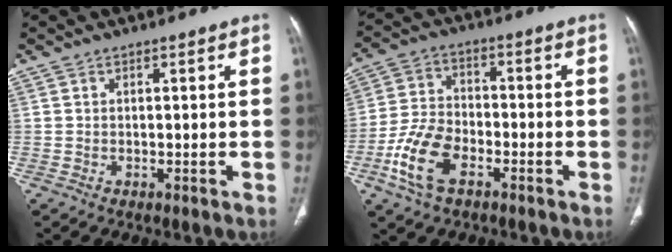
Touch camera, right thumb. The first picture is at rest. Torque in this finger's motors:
{"motor_torque": [0.08, 0.44, 0.12, 0.32, 0.09]}